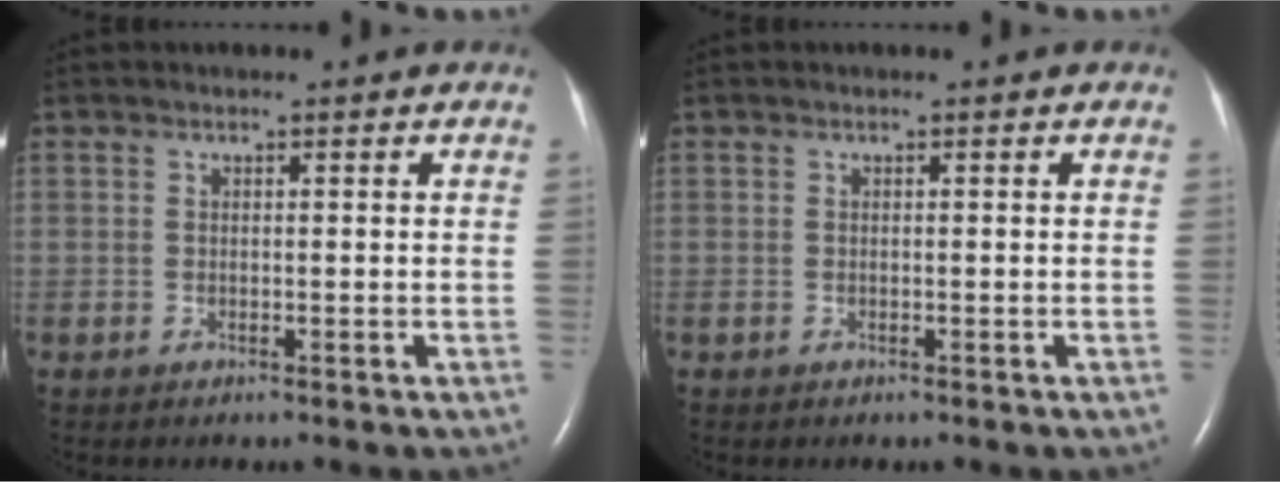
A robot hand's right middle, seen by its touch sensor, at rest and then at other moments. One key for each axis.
{"total": 0.0}